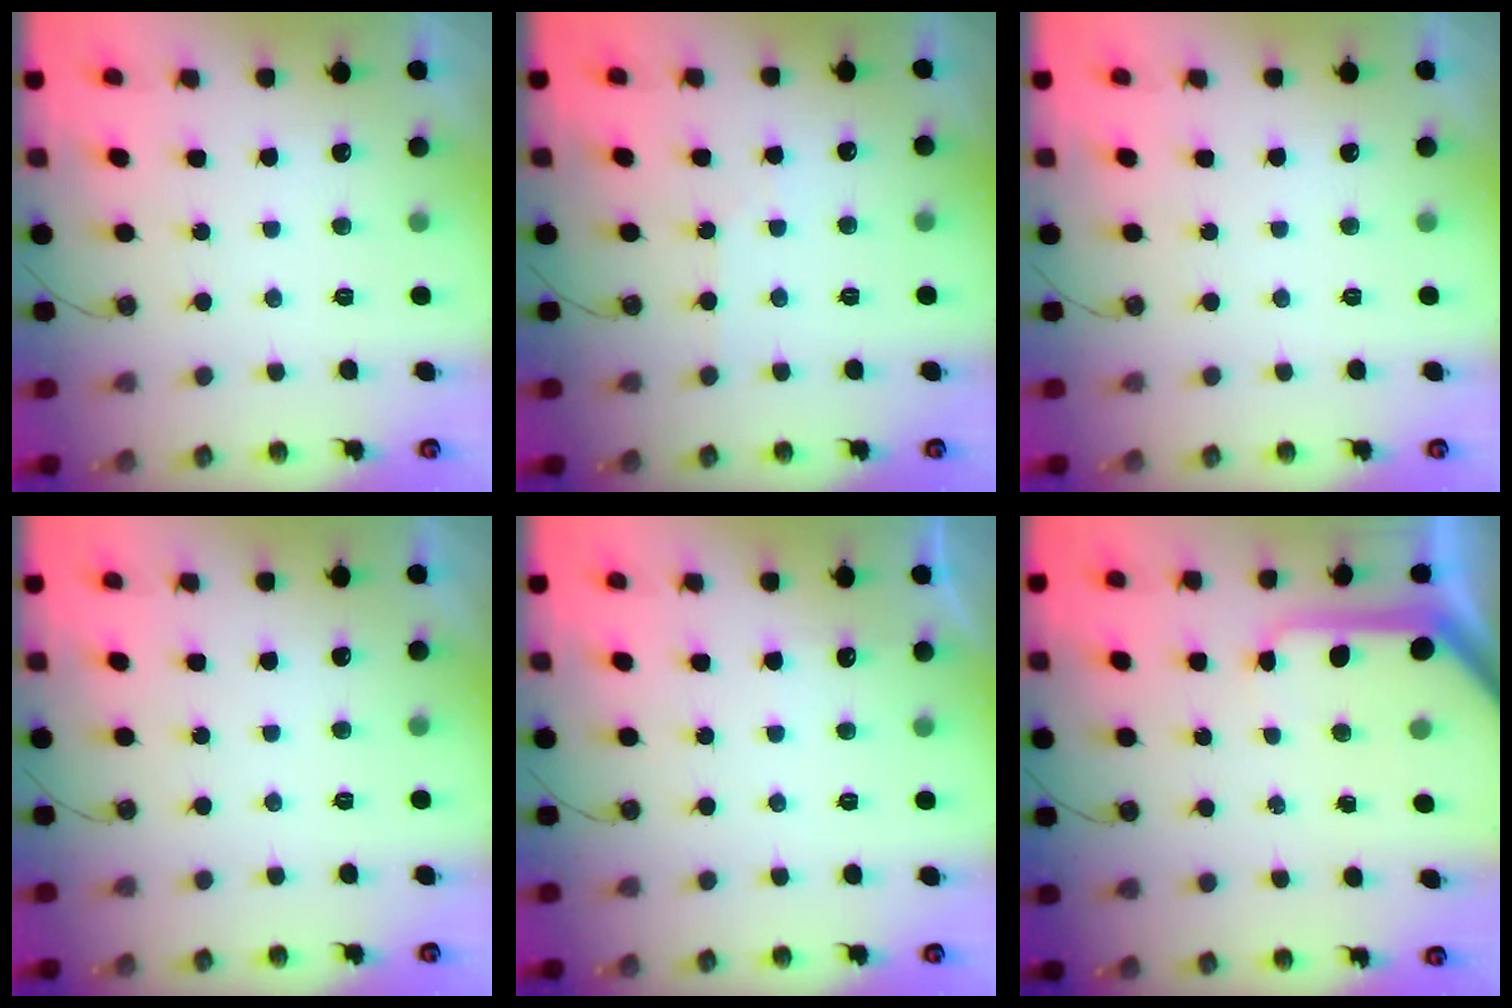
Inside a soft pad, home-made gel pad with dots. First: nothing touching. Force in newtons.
{"total": 3.2, "press": 3.2, "slide": 0.6}
{"total": 0.0}
{"total": 0.0}
{"total": 3.0, "press": 3.0, "slide": 0.4}
{"total": 9.7, "press": 9.7, "slide": 1.1}